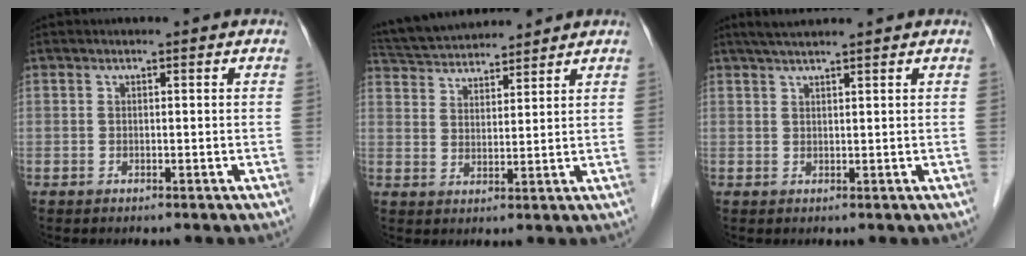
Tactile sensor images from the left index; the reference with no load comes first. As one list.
[{"total": 11.5, "force": [10.9, 1.8, 3.1], "torque": [-0.065, 0.035, 0.188]}, {"total": 5.2, "force": [4.4, -0.3, 2.7], "torque": [-0.045, 0.030, 0.075]}]